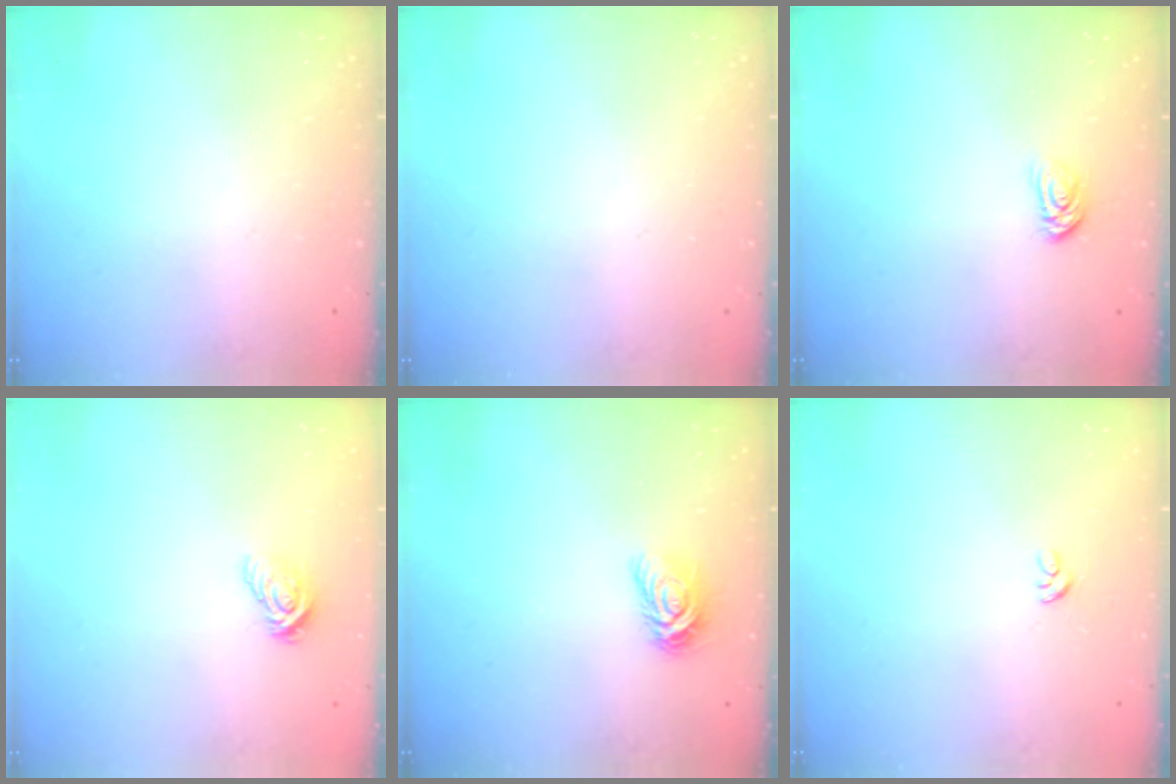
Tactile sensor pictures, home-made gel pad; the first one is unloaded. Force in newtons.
{"total": 0.0}
{"total": 3.4, "press": 3.3, "slide": 0.5}
{"total": 6.7, "press": 6.7, "slide": 0.2}
{"total": 6.8, "press": 6.8, "slide": 0.2}
{"total": 2.4, "press": 2.4, "slide": 0.1}